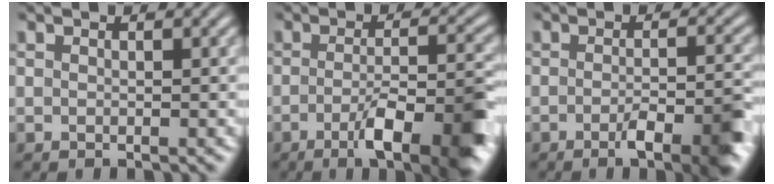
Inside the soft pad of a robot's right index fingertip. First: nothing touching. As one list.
[{"total": 9.6, "force": [-3.9, 2.2, 8.5], "torque": [-0.119, -0.014, -0.056]}, {"total": 5.3, "force": [-2.7, 1.0, 4.5], "torque": [-0.057, -0.005, -0.048]}]